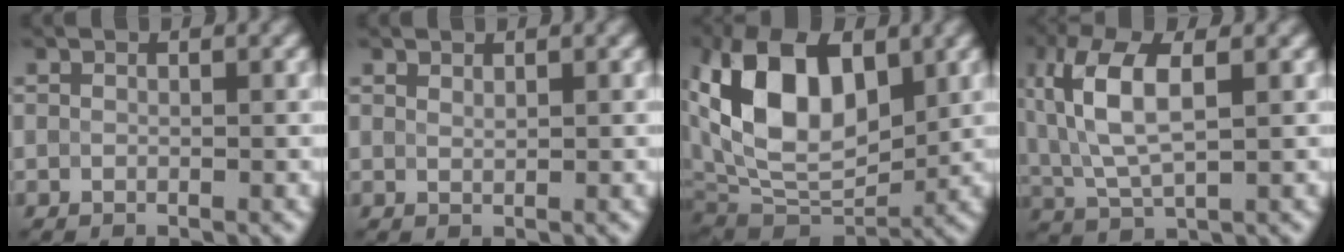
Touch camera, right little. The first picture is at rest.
{"total": 0.7, "force": [0.7, 0.0, 0.1], "torque": [-0.004, 0.004, 0.016]}
{"total": 13.0, "force": [3.6, 7.7, 9.7], "torque": [-0.194, 0.017, 0.064]}
{"total": 7.7, "force": [2.1, 3.2, 6.7], "torque": [-0.163, 0.018, 0.040]}